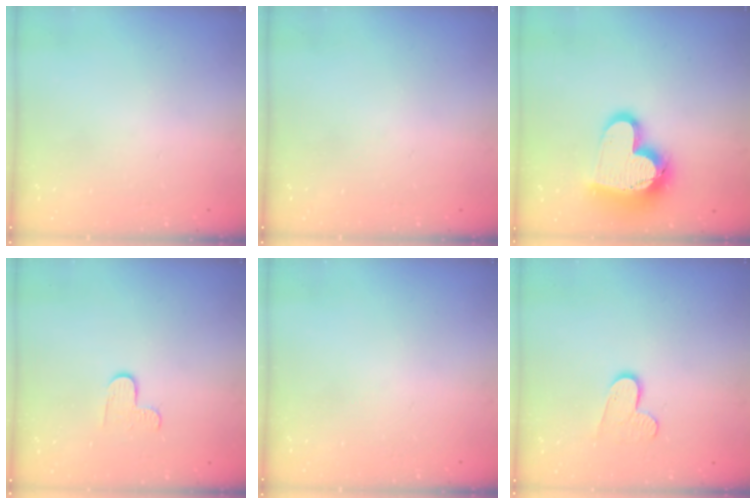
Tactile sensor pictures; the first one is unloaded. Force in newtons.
{"total": 0.0}
{"total": 17.4, "press": 17.4, "slide": 1.3}
{"total": 2.9, "press": 2.9, "slide": 0.3}
{"total": 0.0}
{"total": 7.8, "press": 7.7, "slide": 0.6}